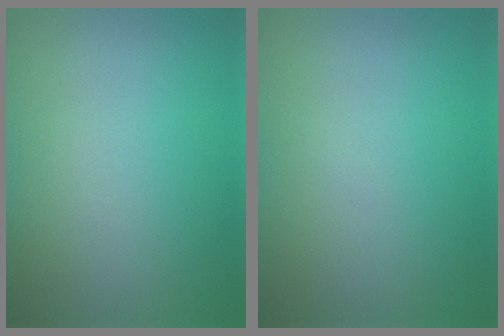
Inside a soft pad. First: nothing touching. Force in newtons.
{"total": 0.0}